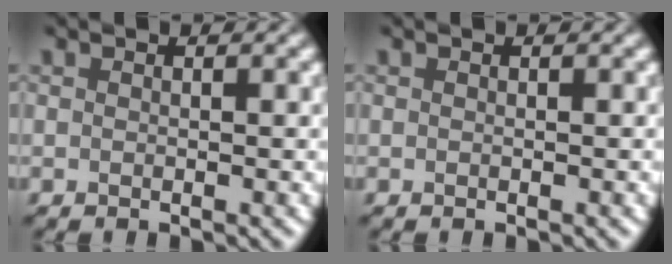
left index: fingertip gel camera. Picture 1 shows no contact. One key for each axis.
{"total": 0.0}